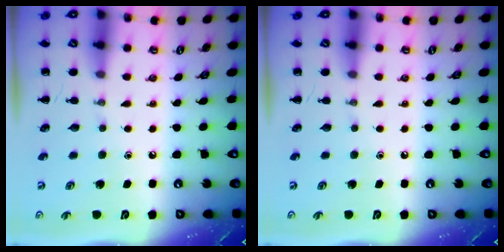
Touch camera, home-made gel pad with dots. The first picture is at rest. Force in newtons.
{"total": 0.0}